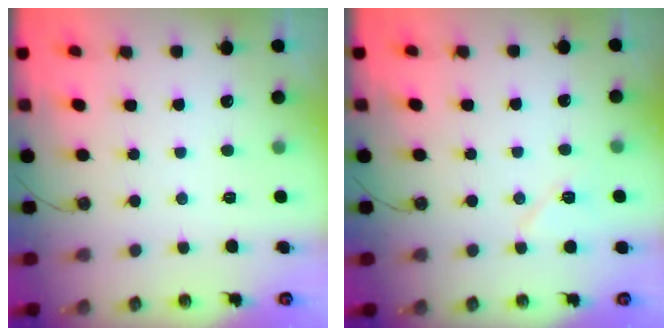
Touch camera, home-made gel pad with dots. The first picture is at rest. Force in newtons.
{"total": 7.0, "press": 6.9, "slide": 1.2}